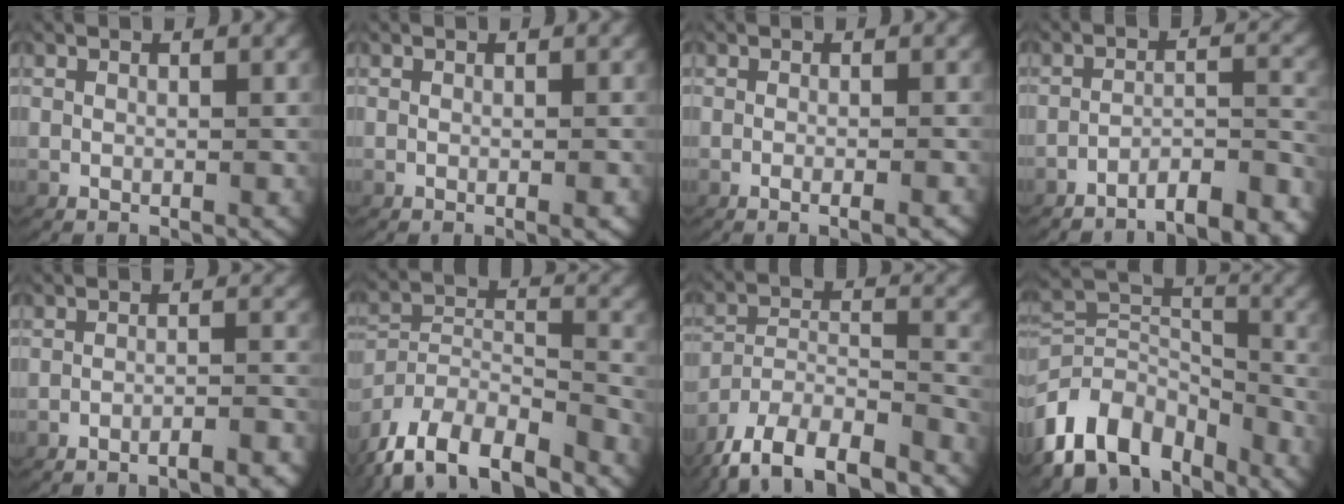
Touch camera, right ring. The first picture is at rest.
{"total": 0.7, "force": [-0.4, 0.0, 0.5], "torque": [-0.003, 0.004, -0.008]}
{"total": 1.8, "force": [-1.2, 0.0, 1.3], "torque": [-0.018, 0.002, -0.021]}
{"total": 6.4, "force": [-6.0, 1.2, 2.0], "torque": [-0.028, -0.016, -0.090]}
{"total": 3.3, "force": [-3.0, 0.5, 1.2], "torque": [-0.012, 0.001, -0.054]}
{"total": 11.1, "force": [-7.1, 7.2, 4.6], "torque": [-0.100, -0.045, -0.111]}
{"total": 11.9, "force": [-9.1, 6.2, 4.3], "torque": [-0.087, -0.035, -0.148]}
{"total": 10.1, "force": [-4.3, 7.3, 5.6], "torque": [-0.097, -0.039, -0.063]}